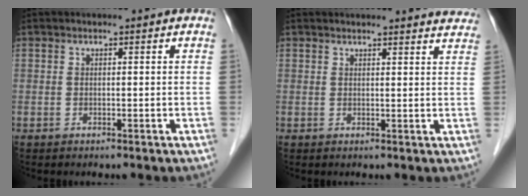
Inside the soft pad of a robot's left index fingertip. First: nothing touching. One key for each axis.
{"total": 7.8, "fx": 7.7, "fy": 0.7, "fz": 1.0, "tx": 0.005, "ty": -0.012, "tz": 0.060}